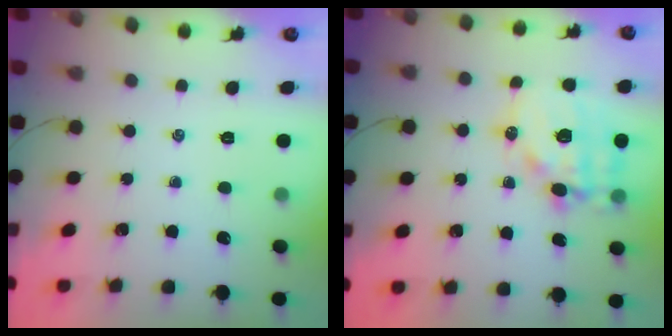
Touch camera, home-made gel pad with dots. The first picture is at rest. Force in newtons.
{"total": 14.9, "press": 14.5, "slide": 3.4}